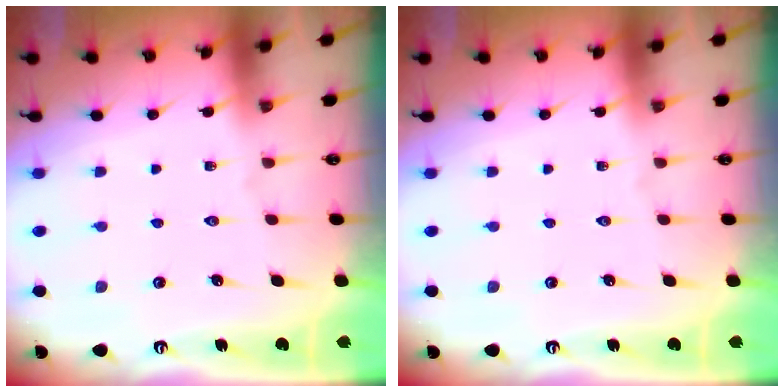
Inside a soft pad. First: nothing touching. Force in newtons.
{"total": 0.0}